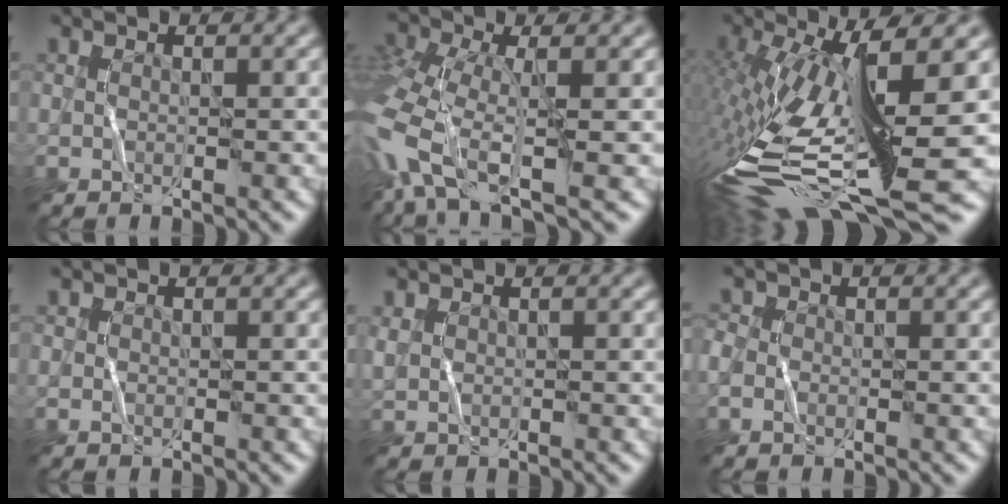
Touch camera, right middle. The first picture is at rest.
{"total": 8.3, "force": [-4.0, 3.8, 6.2], "torque": [-0.150, -0.005, -0.084]}
{"total": 13.9, "force": [-2.9, 4.3, 12.9], "torque": [-0.263, -0.009, -0.036]}
{"total": 0.0}
{"total": 0.6, "force": [0.5, 0.1, -0.2], "torque": [0.002, -0.001, 0.012]}
{"total": 0.9, "force": [-0.2, 0.8, 0.2], "torque": [-0.004, 0.005, -0.009]}